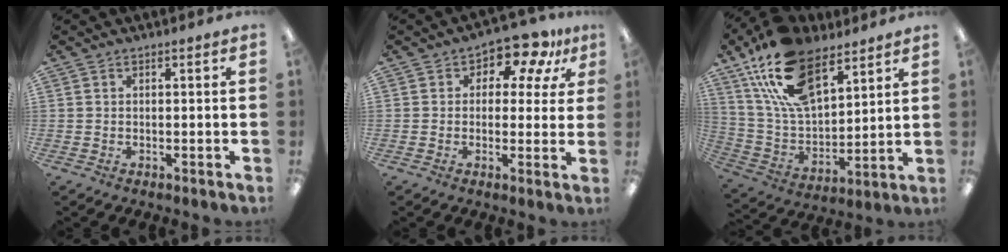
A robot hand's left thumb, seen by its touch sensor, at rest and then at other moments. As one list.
[{"total": 8.1, "force": [5.4, 4.6, 3.8], "torque": [-0.054, -0.040, 0.093]}, {"total": 21.2, "force": [12.4, 11.2, 13.0], "torque": [-0.266, -0.051, 0.228]}]